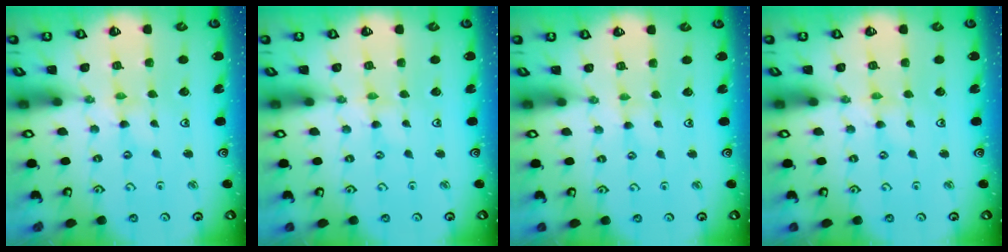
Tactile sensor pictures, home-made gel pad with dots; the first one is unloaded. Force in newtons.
{"total": 0.0}
{"total": 0.7, "press": 0.6, "slide": 0.2}
{"total": 0.0}